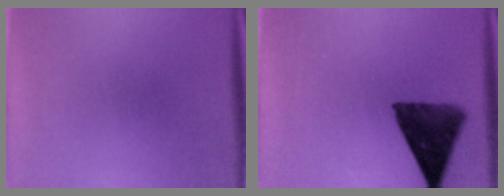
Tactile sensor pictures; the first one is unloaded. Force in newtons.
{"total": 11.0}